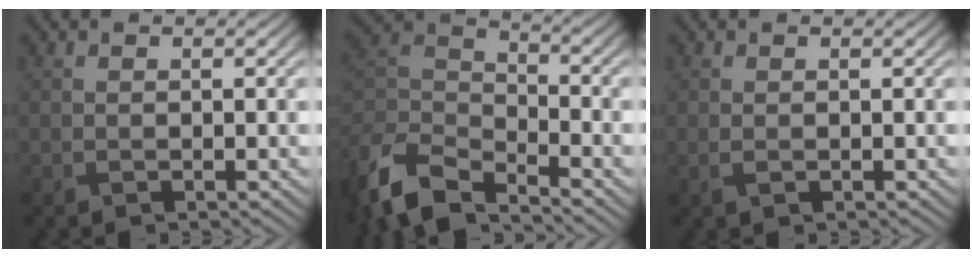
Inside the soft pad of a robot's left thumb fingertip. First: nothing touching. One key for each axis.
{"total": 9.1, "fx": -7.2, "fy": 3.4, "fz": 4.4, "tx": -0.103, "ty": -0.011, "tz": -0.154}
{"total": 1.0, "fx": -0.1, "fy": 0.5, "fz": 0.8, "tx": -0.024, "ty": -0.001, "tz": 0.001}